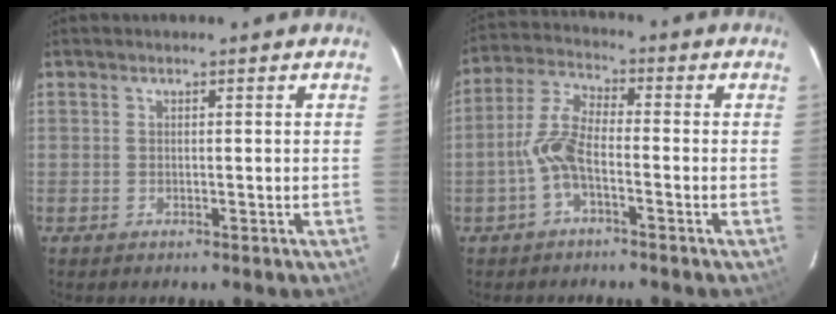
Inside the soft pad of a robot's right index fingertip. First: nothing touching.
{"total": 6.5, "force": [-2.5, 2.4, 5.5], "torque": [-0.126, 0.013, -0.054]}